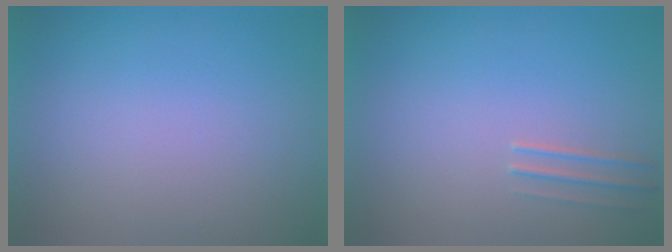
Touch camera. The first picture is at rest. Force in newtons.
{"total": 1.4}